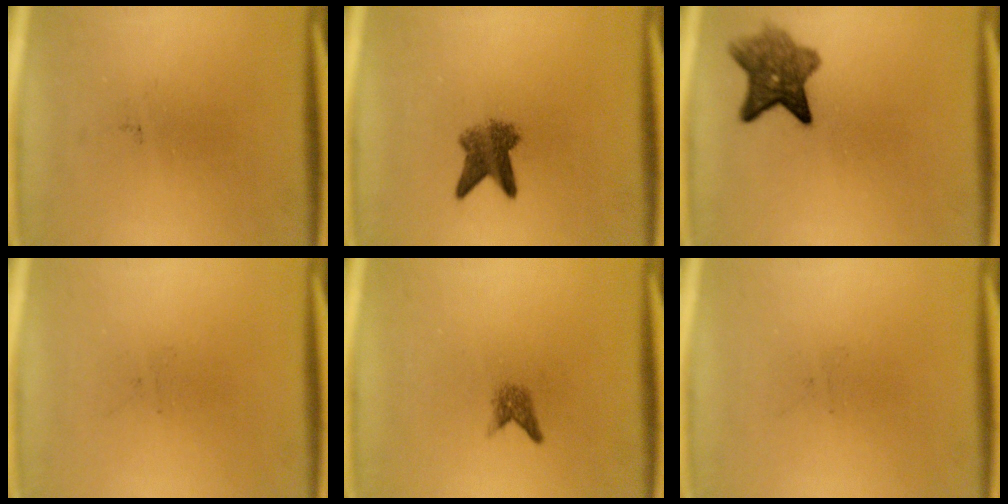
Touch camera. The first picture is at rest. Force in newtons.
{"total": 4.7}
{"total": 6.8}
{"total": 0.0}
{"total": 1.5}
{"total": 0.0}